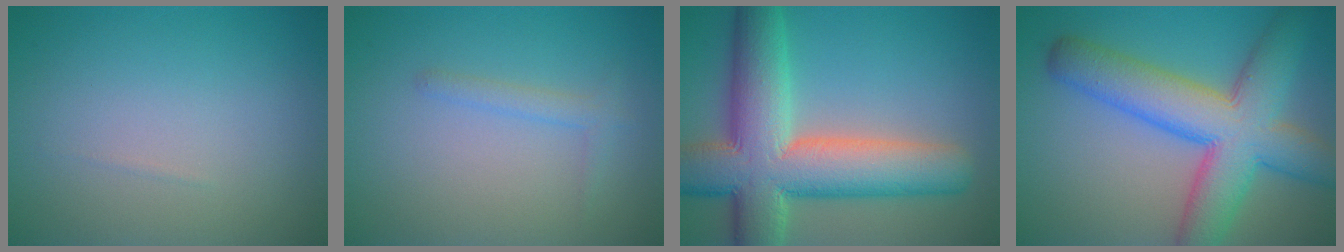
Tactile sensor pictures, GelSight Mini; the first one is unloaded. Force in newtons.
{"total": 1.3, "press": 1.3, "slide": 0.0}
{"total": 12.2, "press": 12.2, "slide": 0.7}
{"total": 9.9, "press": 9.9, "slide": 0.4}